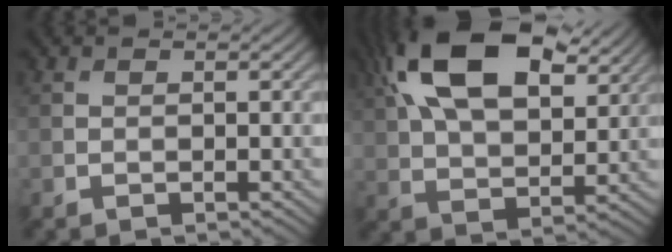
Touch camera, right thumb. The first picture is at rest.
{"total": 17.9, "force": [8.2, 9.3, 12.9], "torque": [-0.252, 0.035, 0.118]}